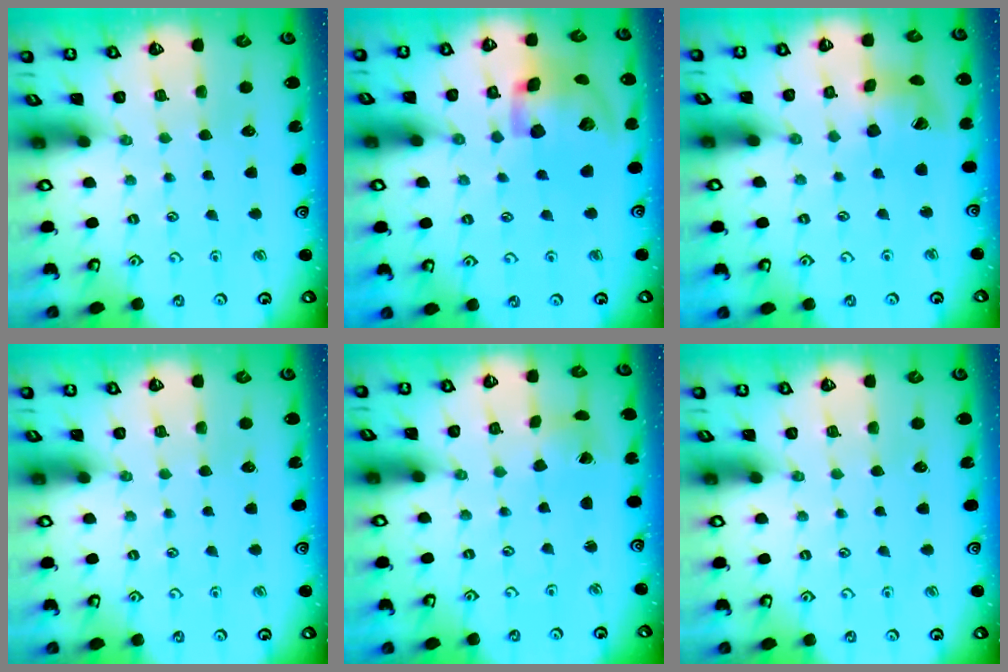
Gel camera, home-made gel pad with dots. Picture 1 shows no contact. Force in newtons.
{"total": 18.2, "press": 18.0, "slide": 2.9}
{"total": 11.3, "press": 11.2, "slide": 1.6}
{"total": 0.0}
{"total": 2.1, "press": 2.1, "slide": 0.2}
{"total": 0.0}